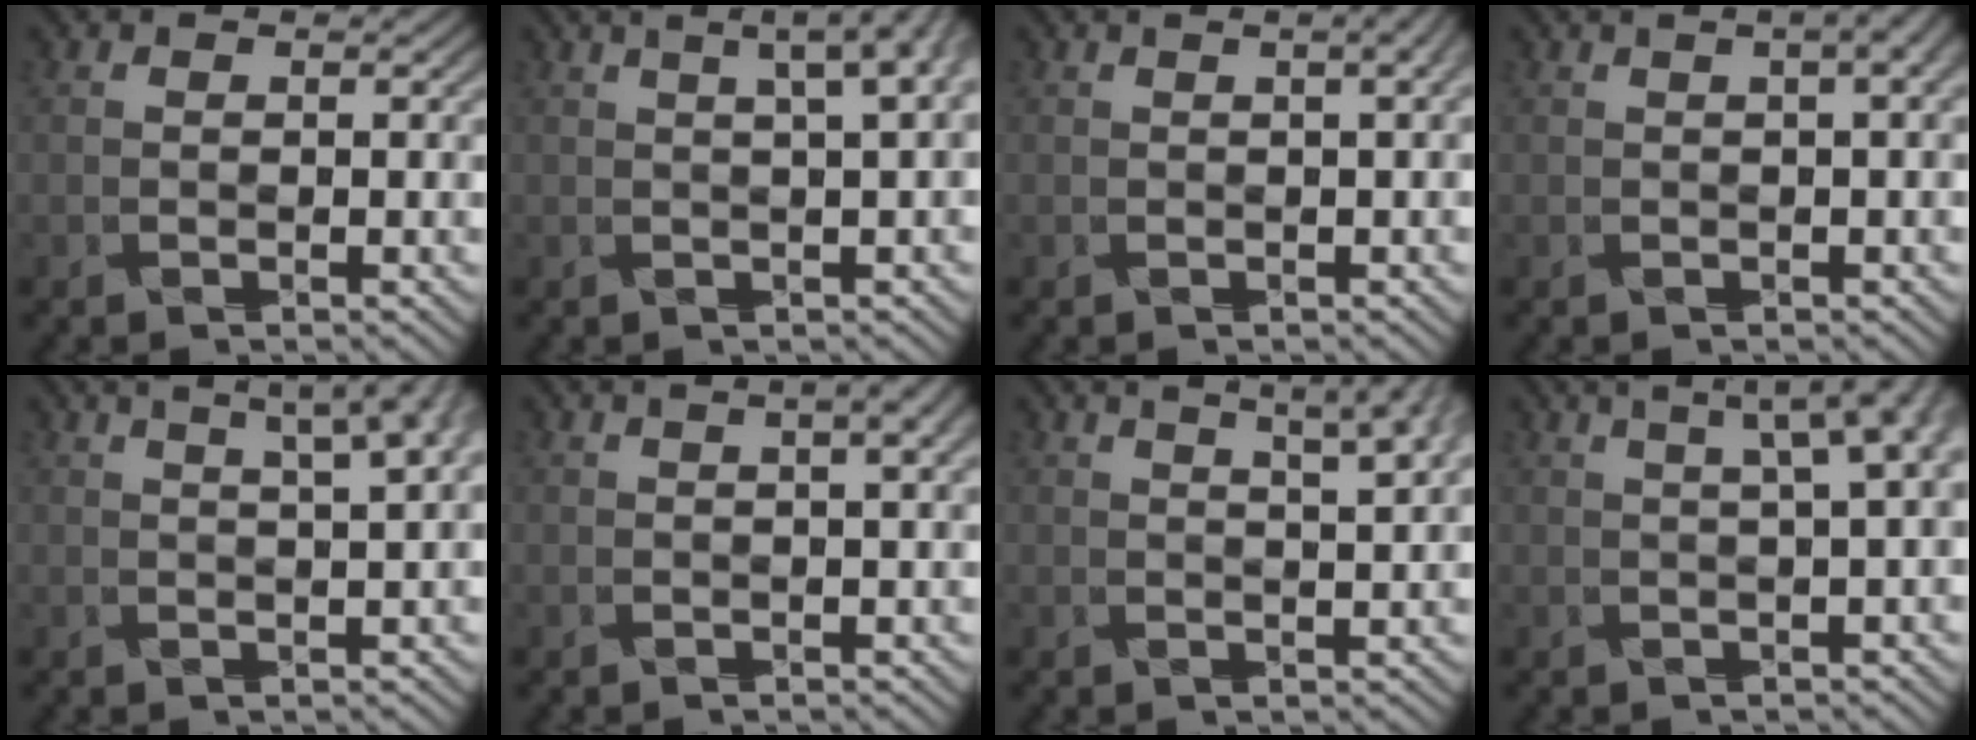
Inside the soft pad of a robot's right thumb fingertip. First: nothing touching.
{"total": 5.7, "force": [1.9, 0.9, 5.4], "torque": [-0.085, 0.009, 0.034]}
{"total": 3.1, "force": [0.4, 1.3, 2.8], "torque": [-0.050, -0.004, 0.018]}
{"total": 3.6, "force": [0.8, 1.2, 3.3], "torque": [-0.062, -0.001, 0.022]}
{"total": 6.4, "force": [3.1, 1.2, 5.5], "torque": [-0.081, 0.019, 0.047]}
{"total": 3.1, "force": [1.0, 0.7, 2.9], "torque": [-0.059, 0.001, 0.023]}
{"total": 5.7, "force": [3.4, 1.2, 4.4], "torque": [-0.064, 0.021, 0.048]}
{"total": 7.6, "force": [2.1, 1.5, 7.1], "torque": [-0.110, 0.013, 0.036]}